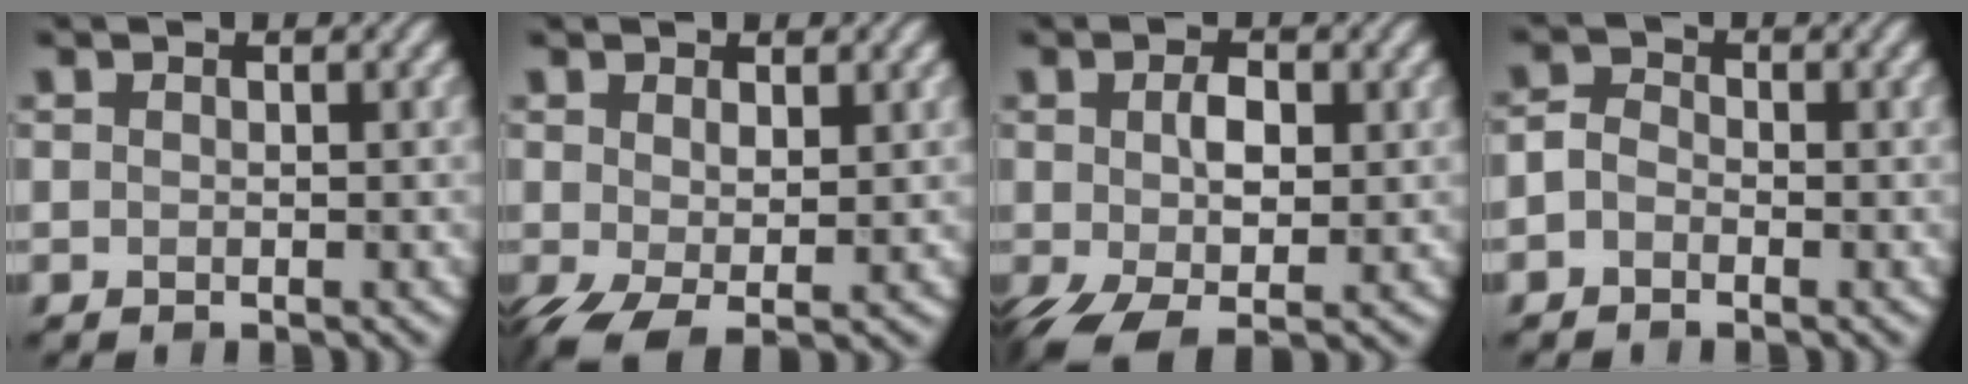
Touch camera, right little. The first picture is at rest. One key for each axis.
{"total": 4.1, "fx": -0.6, "fy": 2.1, "fz": 3.5, "tx": -0.083, "ty": -0.009, "tz": -0.009}
{"total": 6.7, "fx": -1.0, "fy": 3.8, "fz": 5.4, "tx": -0.115, "ty": -0.007, "tz": -0.017}
{"total": 1.6, "fx": -0.7, "fy": 1.2, "fz": 0.9, "tx": -0.017, "ty": 0.004, "tz": -0.022}